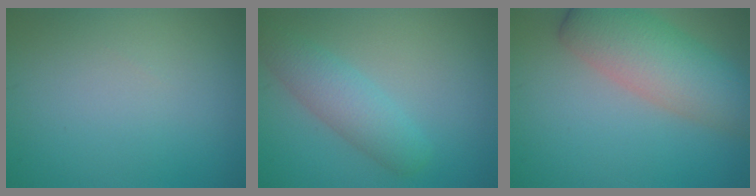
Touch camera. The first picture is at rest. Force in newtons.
{"total": 3.7, "press": 3.7, "slide": 0.2}
{"total": 6.9, "press": 6.9, "slide": 0.3}